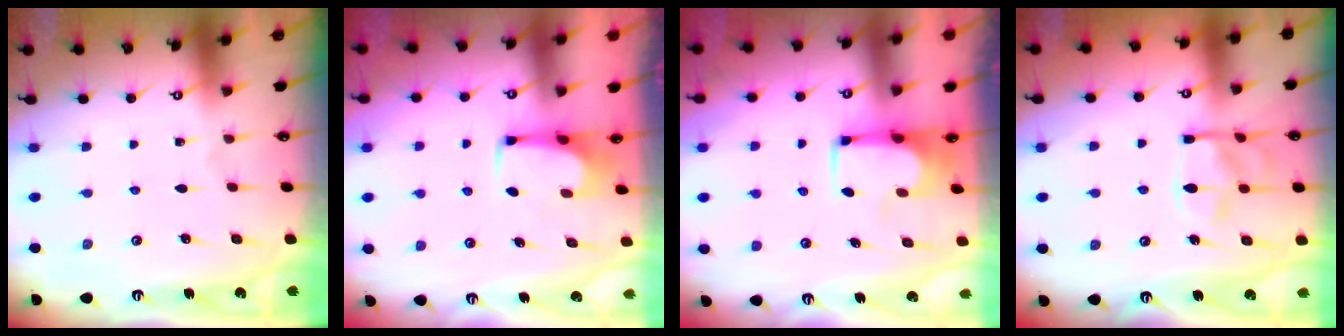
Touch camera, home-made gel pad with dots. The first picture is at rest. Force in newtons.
{"total": 4.0, "press": 4.0, "slide": 0.4}
{"total": 1.5, "press": 1.5, "slide": 0.1}
{"total": 12.8, "press": 12.7, "slide": 1.4}